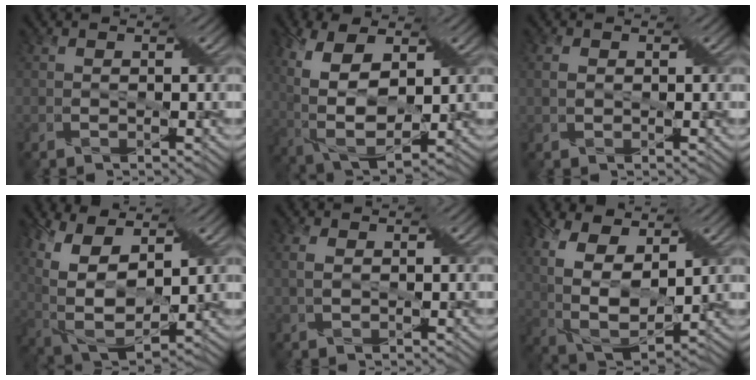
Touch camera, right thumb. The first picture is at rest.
{"total": 12.9, "force": [2.8, 7.1, 10.4], "torque": [-0.244, -0.002, 0.054]}
{"total": 1.4, "force": [0.3, 1.0, 0.9], "torque": [-0.024, 0.004, 0.005]}
{"total": 13.9, "force": [4.4, 7.7, 10.7], "torque": [-0.249, 0.003, 0.089]}
{"total": 2.2, "force": [0.5, 1.3, 1.7], "torque": [-0.042, 0.003, 0.012]}
{"total": 13.5, "force": [5.0, 7.5, 10.1], "torque": [-0.240, 0.014, 0.092]}